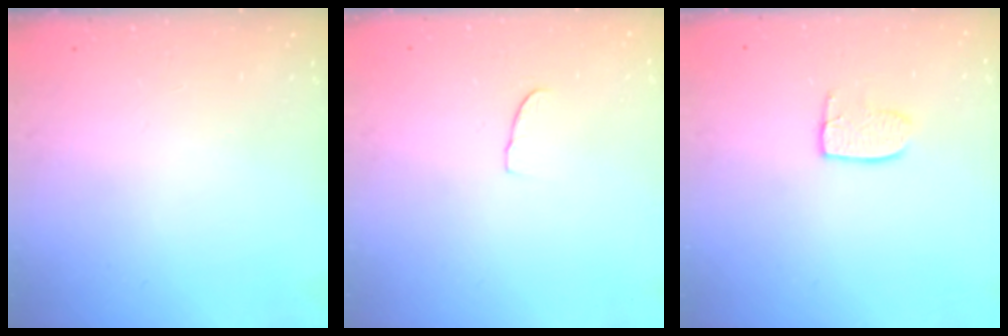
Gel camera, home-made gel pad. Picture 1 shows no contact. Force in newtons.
{"total": 3.3, "press": 3.3, "slide": 0.3}
{"total": 5.9, "press": 5.9, "slide": 0.4}